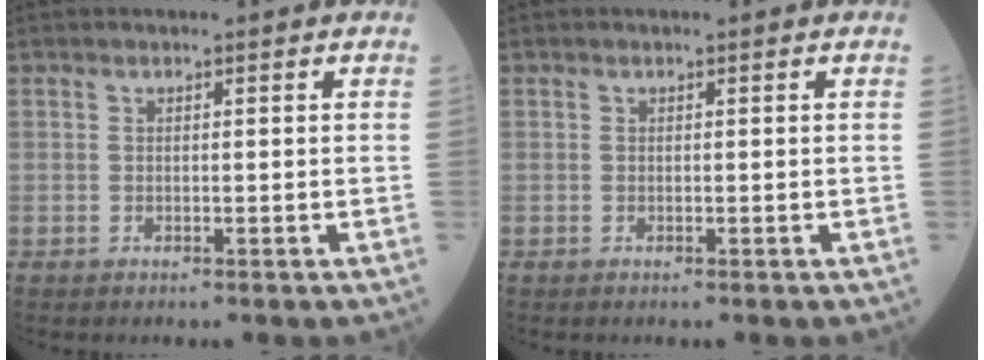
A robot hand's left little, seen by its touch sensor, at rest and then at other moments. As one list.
[{"total": 0.0}]